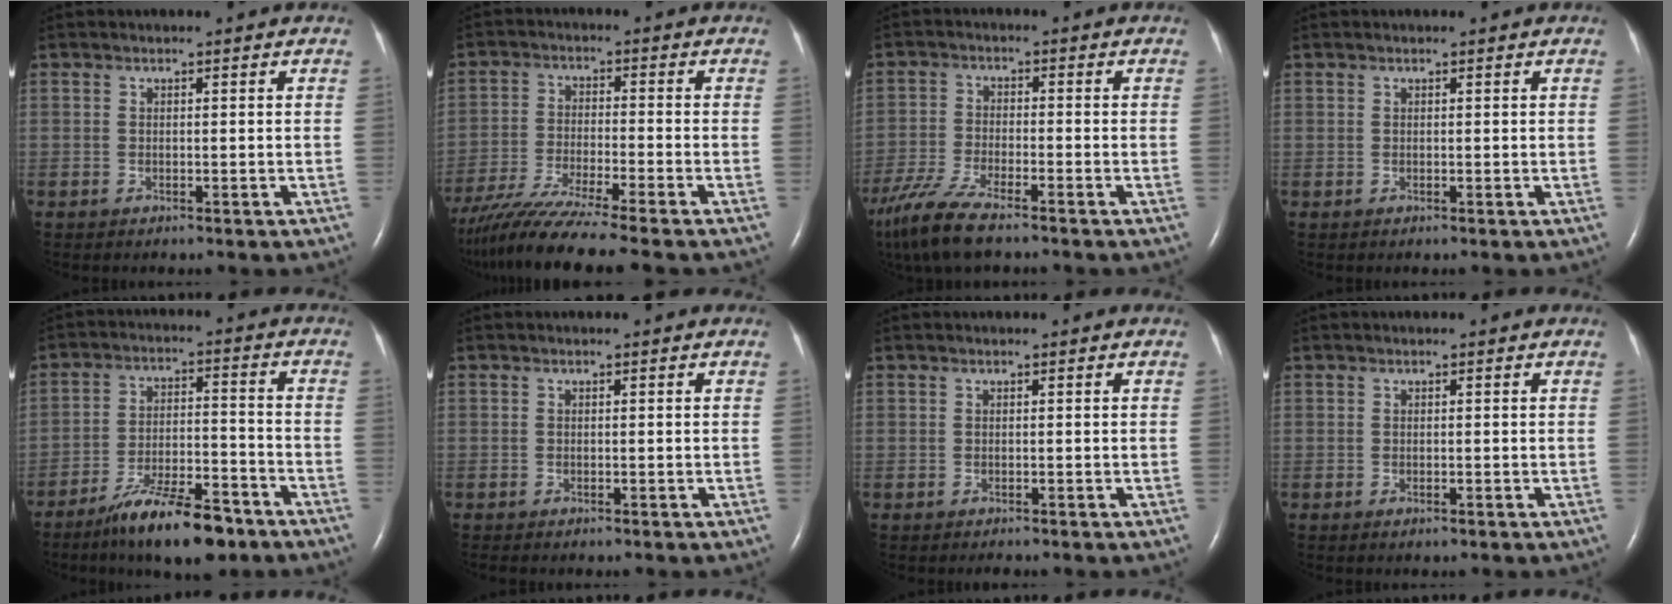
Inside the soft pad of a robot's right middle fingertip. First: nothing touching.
{"total": 12.2, "force": [-10.2, -1.3, 6.5], "torque": [-0.113, -0.037, -0.174]}
{"total": 9.3, "force": [-7.0, 1.3, 5.9], "torque": [-0.125, -0.027, -0.131]}
{"total": 0.0}
{"total": 12.2, "force": [-8.9, 2.7, 7.9], "torque": [-0.136, -0.005, -0.150]}
{"total": 1.5, "force": [-1.3, 0.4, 0.7], "torque": [-0.009, -0.002, -0.013]}
{"total": 0.6, "force": [-0.6, 0.1, 0.2], "torque": [-0.009, -0.002, -0.007]}
{"total": 0.5, "force": [-0.4, 0.1, 0.4], "torque": [-0.007, -0.001, -0.004]}